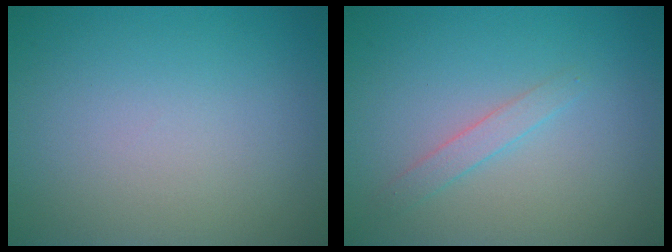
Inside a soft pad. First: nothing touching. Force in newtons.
{"total": 1.4, "press": 1.4, "slide": 0.1}